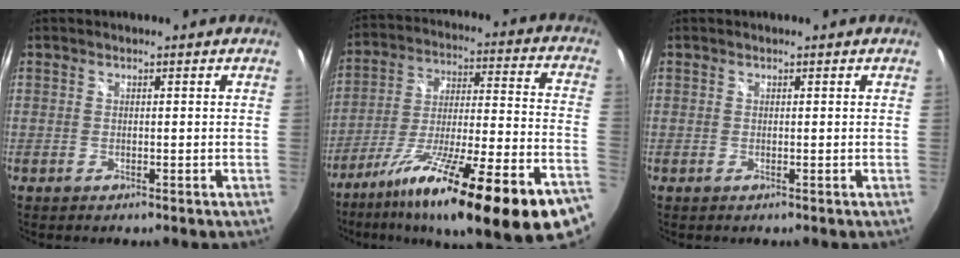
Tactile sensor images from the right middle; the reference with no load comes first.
{"total": 30.5, "force": [-20.8, 4.1, 22.0], "torque": [-0.328, -0.066, -0.314]}
{"total": 0.0}